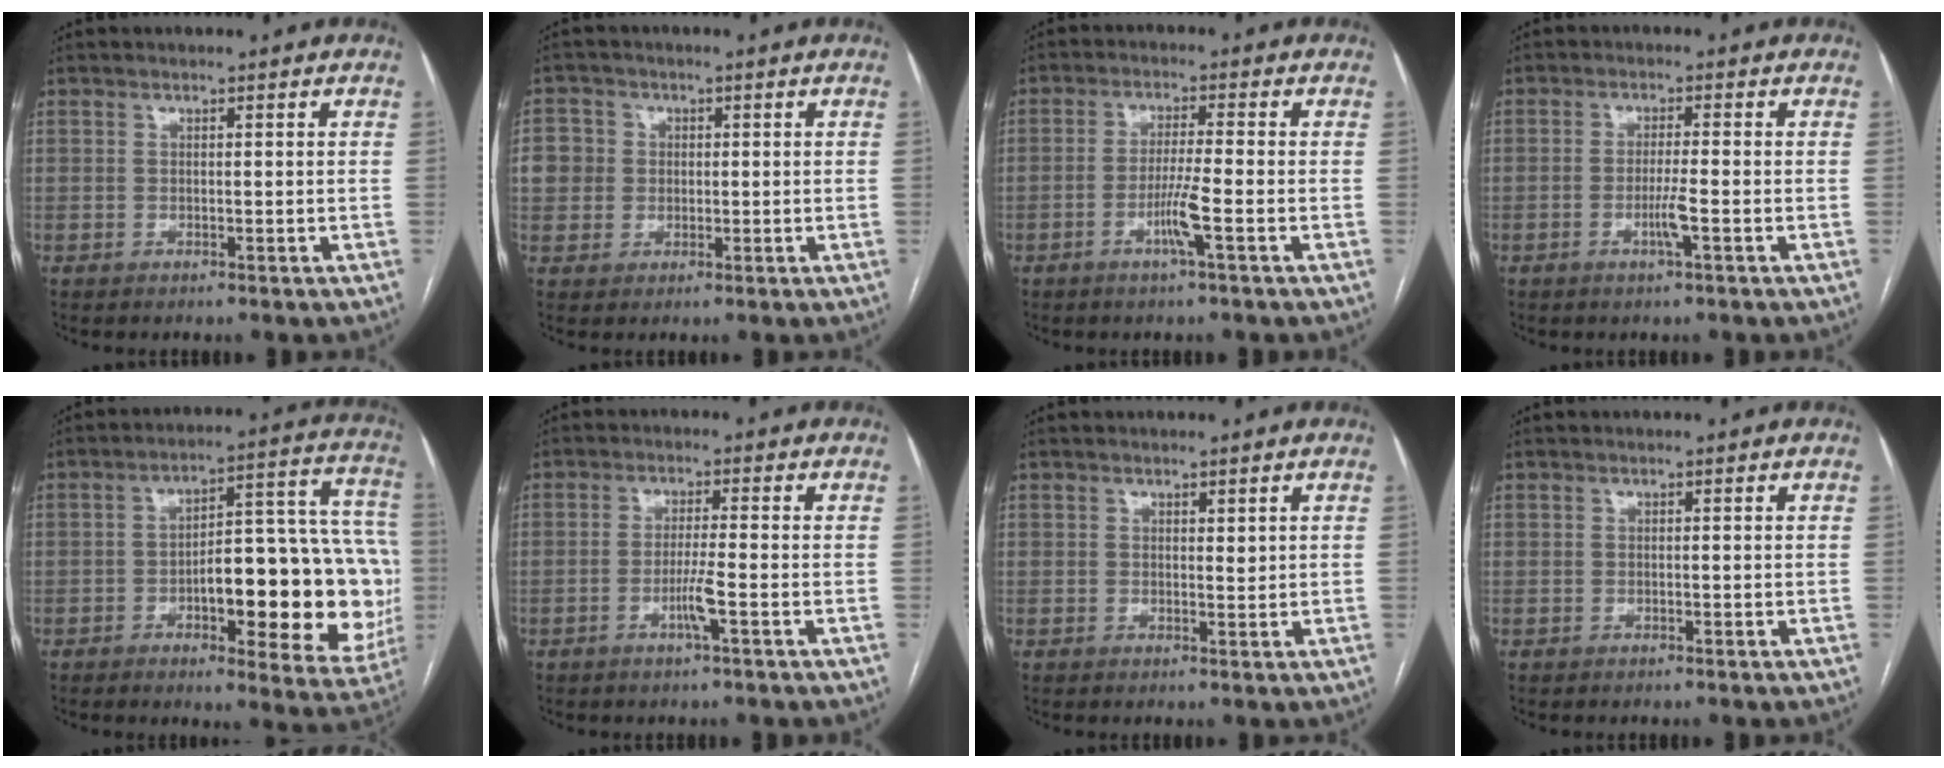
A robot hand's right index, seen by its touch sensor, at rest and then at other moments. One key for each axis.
{"total": 5.4, "fx": 0.5, "fy": 5.3, "fz": 1.1, "tx": -0.023, "ty": 0.016, "tz": 0.012}
{"total": 4.8, "fx": -2.0, "fy": -0.6, "fz": 4.4, "tx": -0.084, "ty": -0.008, "tz": -0.039}
{"total": 3.2, "fx": -1.2, "fy": -0.3, "fz": 3.0, "tx": -0.057, "ty": -0.005, "tz": -0.025}
{"total": 23.4, "fx": -4.4, "fy": 6.9, "fz": 21.9, "tx": -0.209, "ty": 0.039, "tz": -0.041}
{"total": 3.8, "fx": -1.5, "fy": -0.4, "fz": 3.5, "tx": -0.066, "ty": -0.006, "tz": -0.031}
{"total": 1.0, "fx": 0.6, "fy": 0.3, "fz": 0.7, "tx": -0.010, "ty": -0.004, "tz": 0.009}
{"total": 0.0}